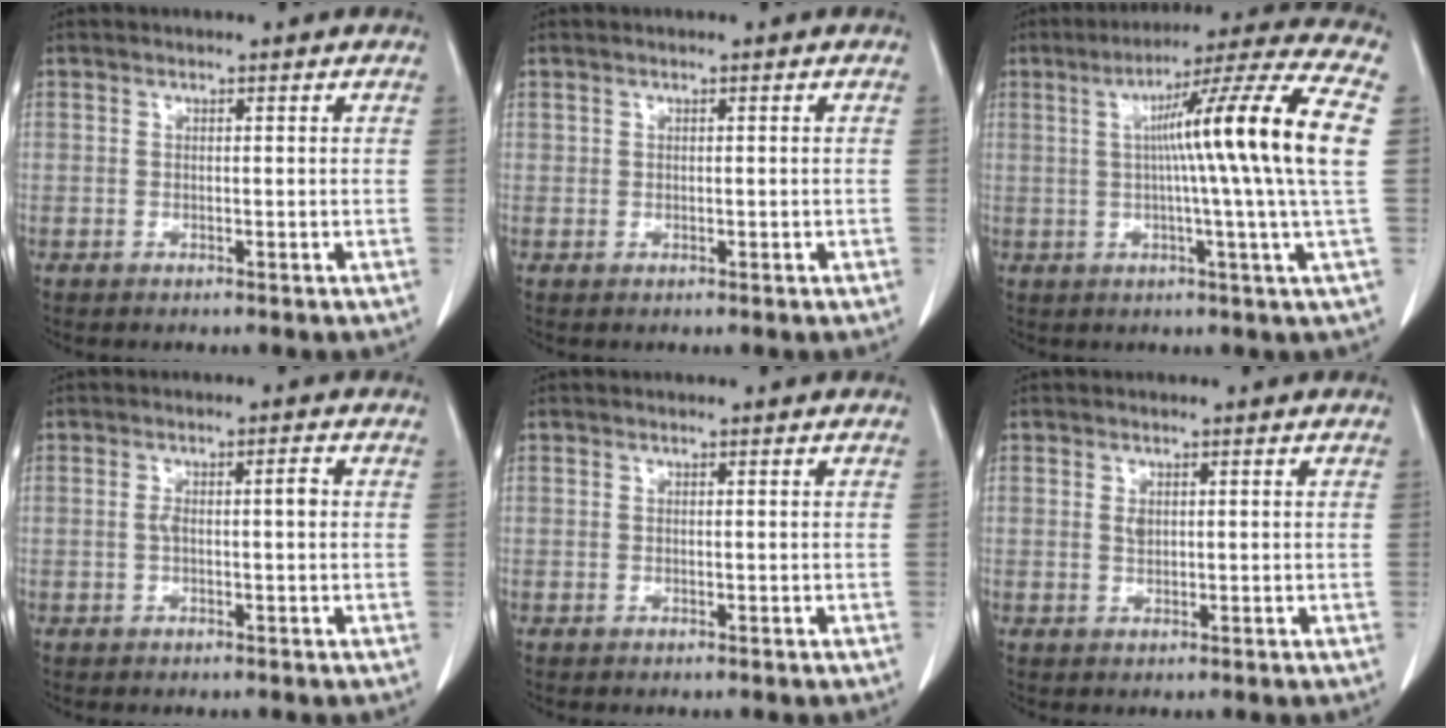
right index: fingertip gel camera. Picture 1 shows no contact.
{"total": 0.0}
{"total": 17.4, "force": [2.0, -2.4, 17.1], "torque": [-0.249, 0.008, 0.018]}
{"total": 2.7, "force": [-0.2, 0.5, 2.7], "torque": [-0.049, 0.010, -0.001]}
{"total": 0.0}
{"total": 1.0, "force": [0.2, 0.5, 0.8], "torque": [-0.016, 0.000, 0.005]}